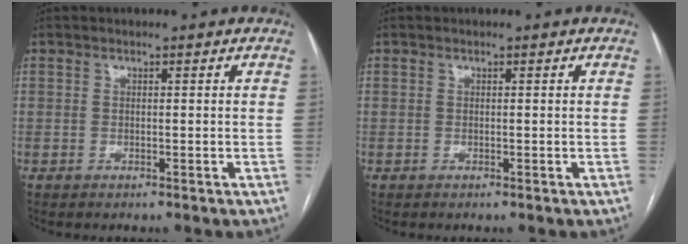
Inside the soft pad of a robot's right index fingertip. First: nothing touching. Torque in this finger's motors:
{"motor_torque": [0.02, 0.02, 0.00, 0.01]}